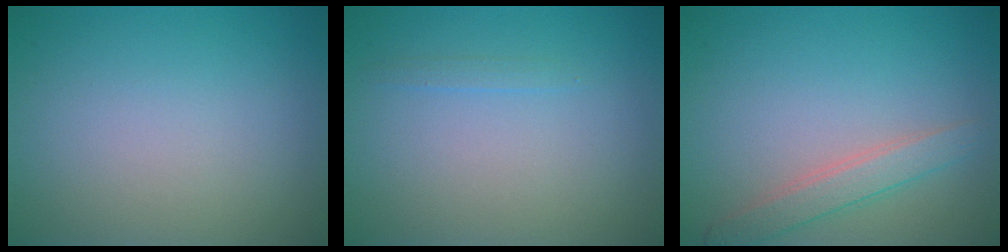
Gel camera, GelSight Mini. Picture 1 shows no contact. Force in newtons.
{"total": 0.6, "press": 0.6, "slide": 0.1}
{"total": 2.4, "press": 2.4, "slide": 0.1}